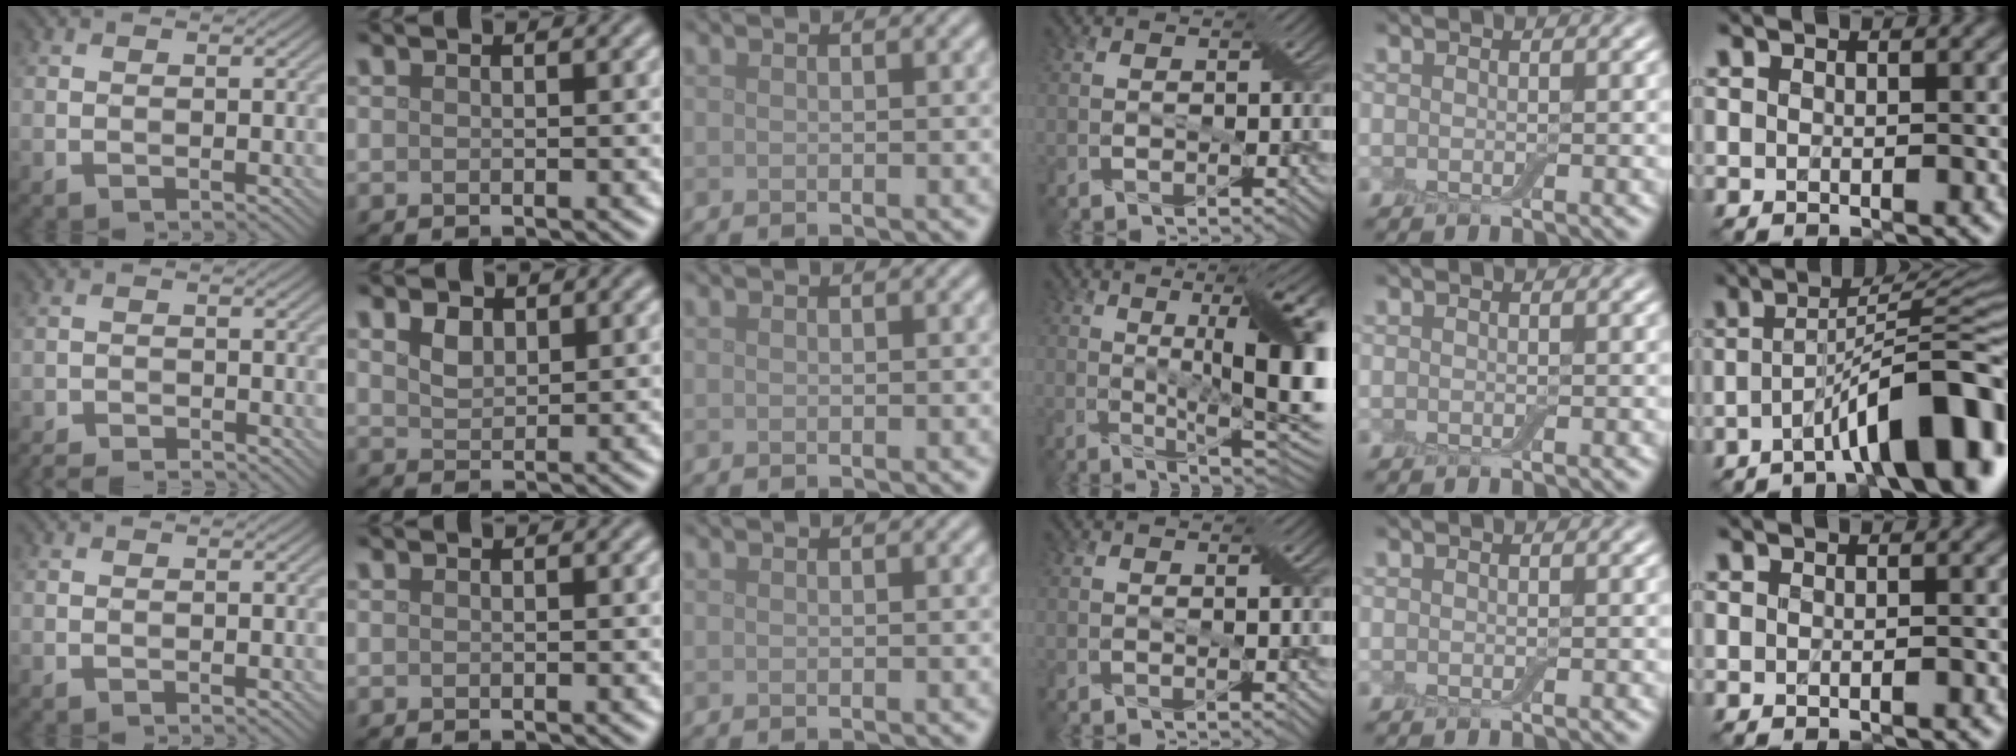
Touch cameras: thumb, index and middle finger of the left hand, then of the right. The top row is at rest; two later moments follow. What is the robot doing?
{"motion": "extract", "object": "backpack"}